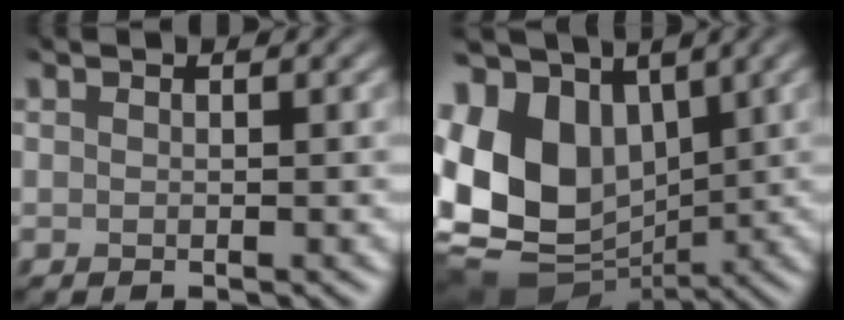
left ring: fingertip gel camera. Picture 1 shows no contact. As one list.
[{"total": 14.6, "force": [0.2, 10.6, 10.1], "torque": [-0.230, -0.007, 0.012]}]